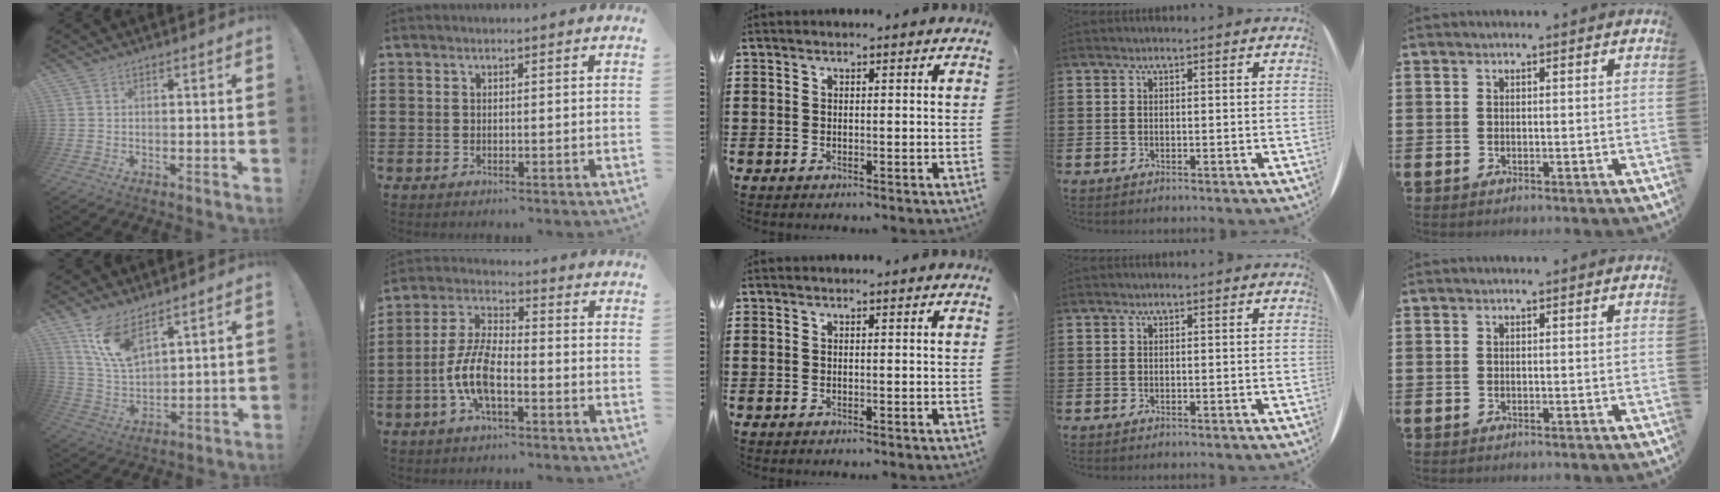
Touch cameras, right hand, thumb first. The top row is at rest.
{"thumb": {"total": 12.0, "force": [8.4, 5.2, 6.8], "torque": [-0.146, -0.034, 0.164]}, "index": {"total": 8.1, "force": [-2.8, 3.3, 6.9], "torque": [-0.164, -0.007, -0.059]}}